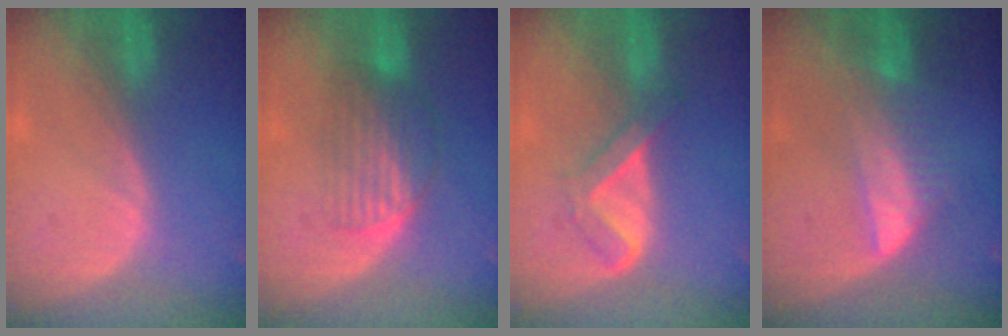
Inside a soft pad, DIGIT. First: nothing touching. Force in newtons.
{"total": 6.8, "press": 6.0, "slide": 3.3}
{"total": 5.5, "press": 4.6, "slide": 3.1}
{"total": 6.5, "press": 5.9, "slide": 2.7}